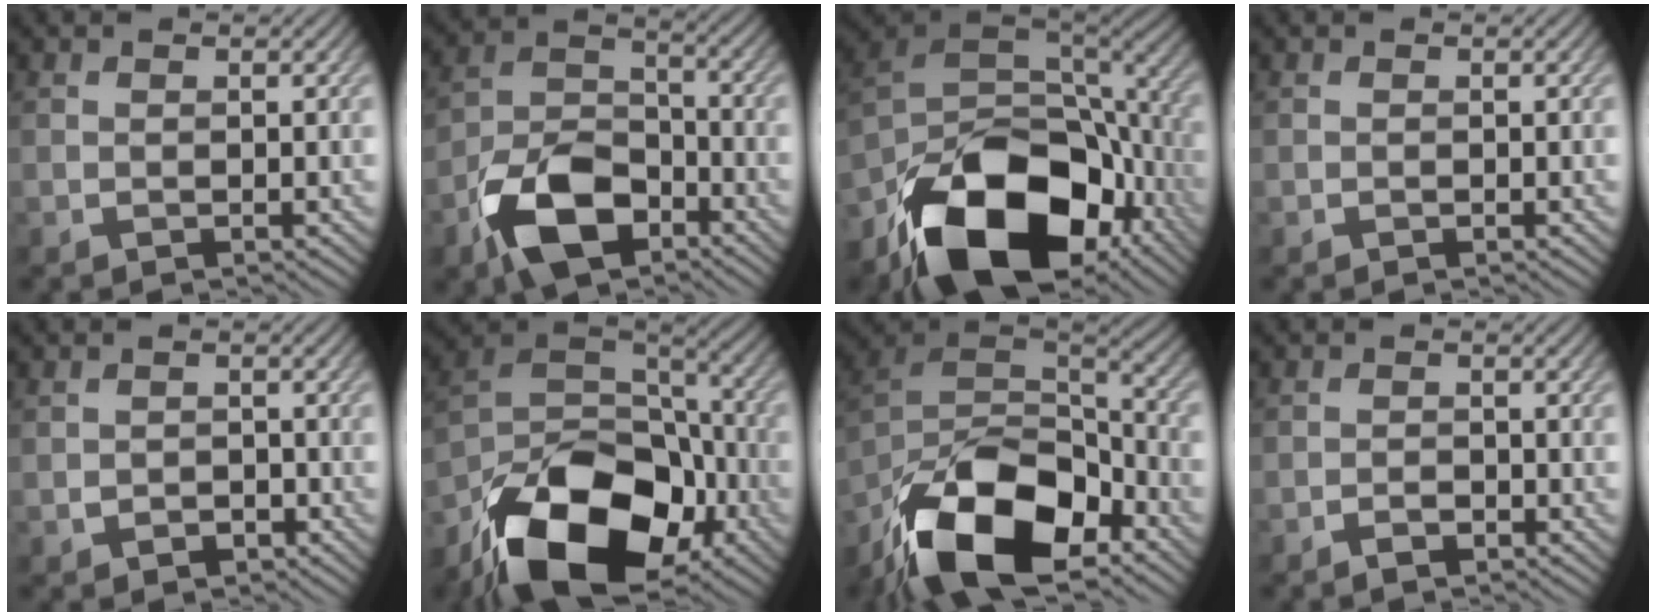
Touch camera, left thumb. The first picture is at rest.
{"total": 10.7, "force": [-6.1, 6.1, 6.3], "torque": [-0.136, -0.007, -0.124]}
{"total": 19.0, "force": [-10.7, 10.4, 11.7], "torque": [-0.234, -0.045, -0.168]}
{"total": 0.0}
{"total": 2.0, "force": [-0.9, 1.6, 0.8], "torque": [-0.013, -0.006, -0.015]}
{"total": 17.8, "force": [-10.3, 9.7, 10.8], "torque": [-0.217, -0.036, -0.178]}
{"total": 18.4, "force": [-11.6, 8.3, 11.6], "torque": [-0.258, -0.040, -0.196]}
{"total": 1.6, "force": [-1.1, 0.7, 1.0], "torque": [-0.015, 0.001, -0.021]}